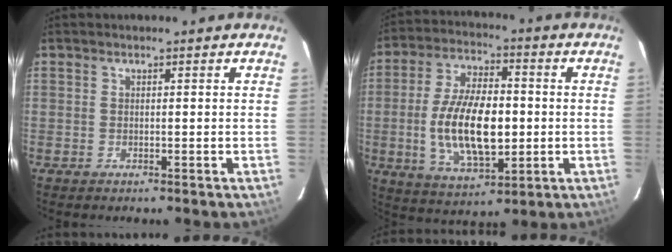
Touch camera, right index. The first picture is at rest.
{"total": 15.9, "force": [-1.7, 7.4, 14.0], "torque": [-0.273, -0.003, -0.022]}